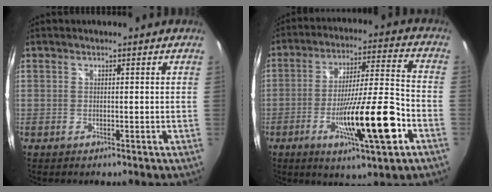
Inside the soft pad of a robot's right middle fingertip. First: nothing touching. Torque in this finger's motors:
{"motor_torque": [1.80, -0.34, 0.94, 0.21]}